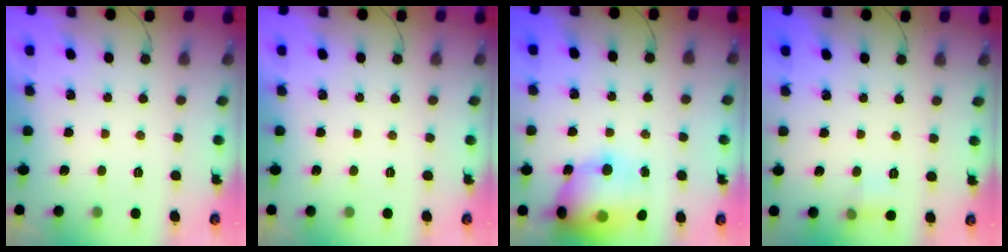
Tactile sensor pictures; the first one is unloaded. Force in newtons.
{"total": 0.0}
{"total": 15.6, "press": 15.1, "slide": 3.9}
{"total": 5.5, "press": 5.1, "slide": 2.0}